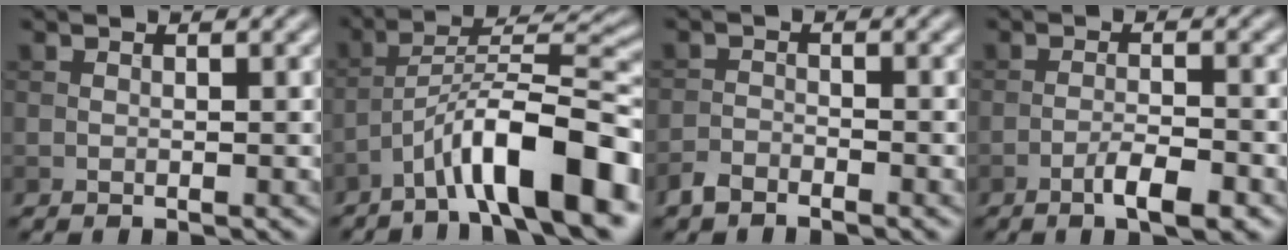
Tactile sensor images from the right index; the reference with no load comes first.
{"total": 11.3, "force": [-6.3, 2.8, 9.0], "torque": [-0.137, 0.023, -0.106]}
{"total": 1.8, "force": [-1.6, 0.6, 0.6], "torque": [-0.010, 0.001, -0.038]}
{"total": 3.6, "force": [-2.1, 0.7, 2.8], "torque": [-0.051, 0.004, -0.039]}